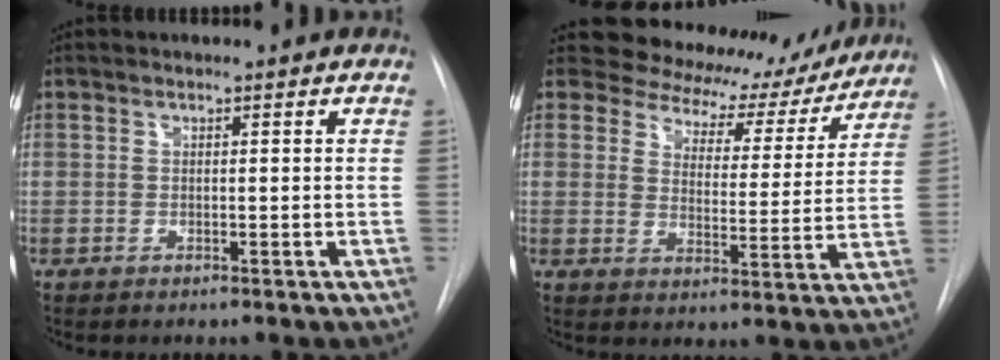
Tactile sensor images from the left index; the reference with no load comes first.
{"total": 14.7, "force": [13.0, 6.2, 2.7], "torque": [-0.018, -0.018, 0.145]}